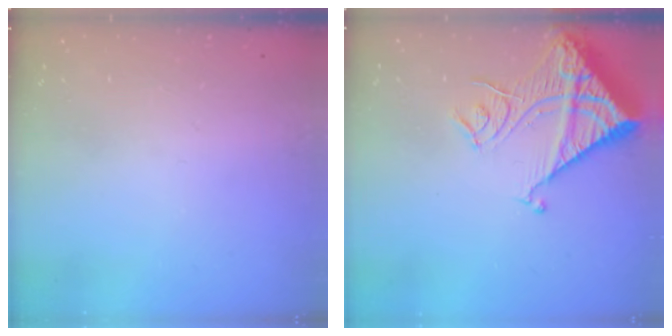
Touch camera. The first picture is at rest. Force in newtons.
{"total": 15.6, "press": 15.4, "slide": 1.8}